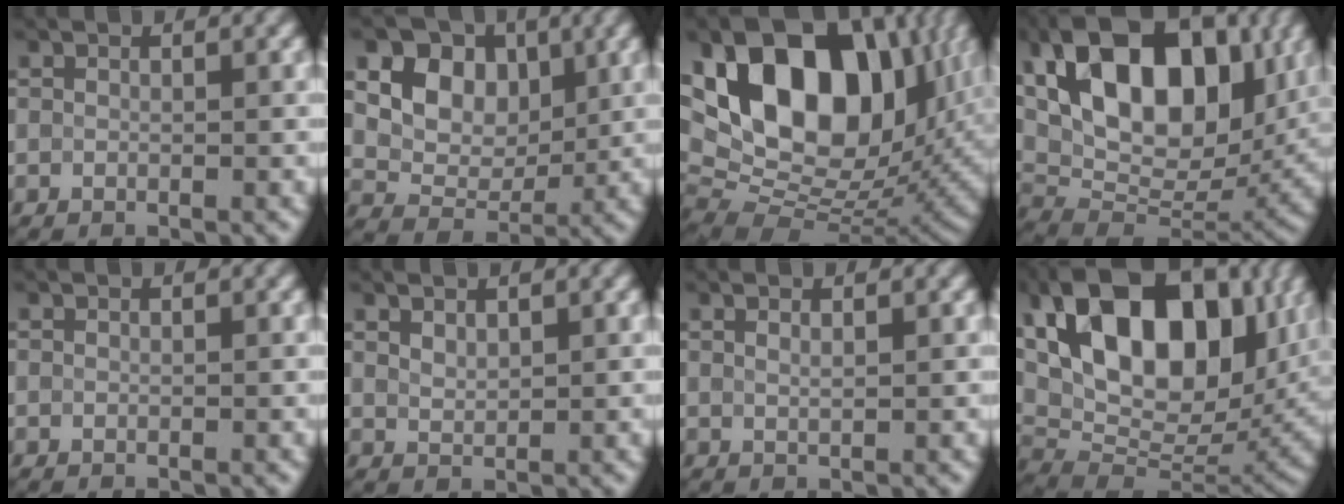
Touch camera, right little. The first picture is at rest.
{"total": 11.6, "force": [5.4, 8.7, 5.6], "torque": [-0.122, 0.021, 0.105]}
{"total": 20.0, "force": [7.1, 12.4, 14.1], "torque": [-0.243, 0.045, 0.128]}
{"total": 15.4, "force": [5.5, 9.1, 11.0], "torque": [-0.181, 0.018, 0.100]}
{"total": 0.0}
{"total": 1.2, "force": [1.0, 0.3, 0.5], "torque": [-0.015, 0.005, 0.027]}
{"total": 0.8, "force": [0.6, -0.2, 0.4], "torque": [-0.011, 0.004, 0.014]}
{"total": 17.1, "force": [6.6, 9.9, 12.3], "torque": [-0.210, 0.029, 0.120]}